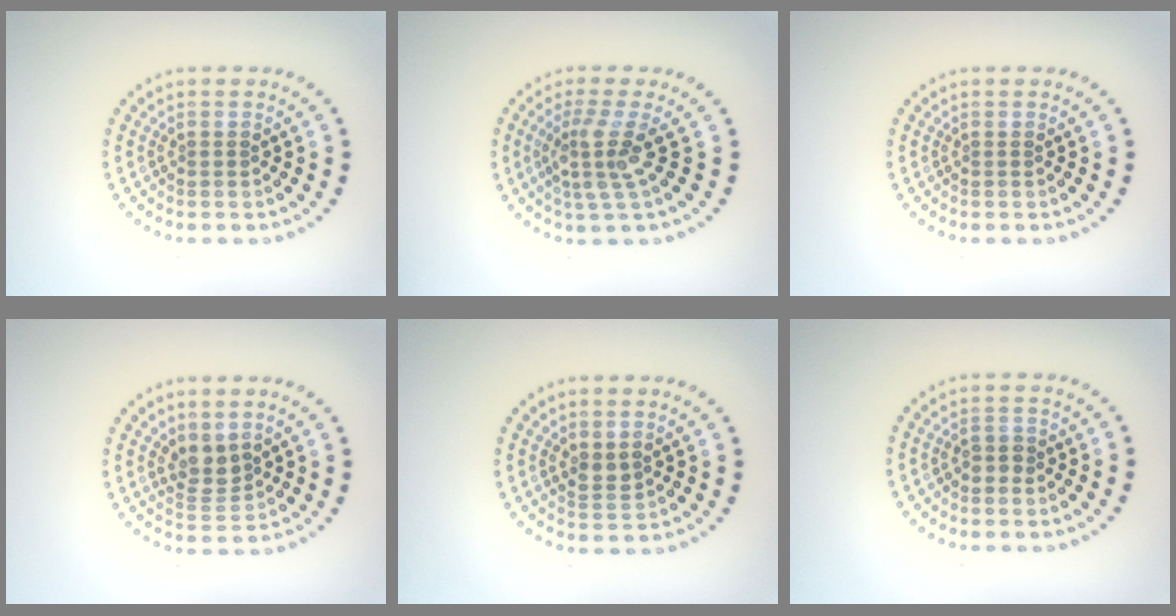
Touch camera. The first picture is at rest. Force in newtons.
{"total": 3.2, "press": 2.3, "slide": 2.2}
{"total": 0.0}
{"total": 2.2, "press": 1.8, "slide": 1.2}
{"total": 1.4, "press": 1.3, "slide": 0.6}
{"total": 1.5, "press": 1.4, "slide": 0.6}